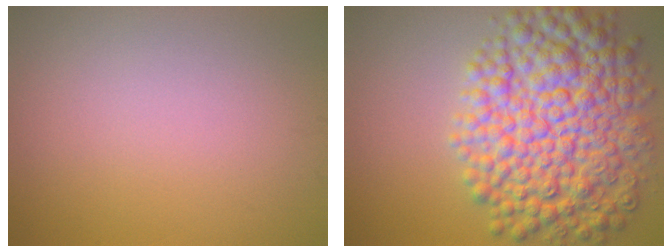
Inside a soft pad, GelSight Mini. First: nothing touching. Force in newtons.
{"total": 11.2, "press": 11.2, "slide": 0.1}